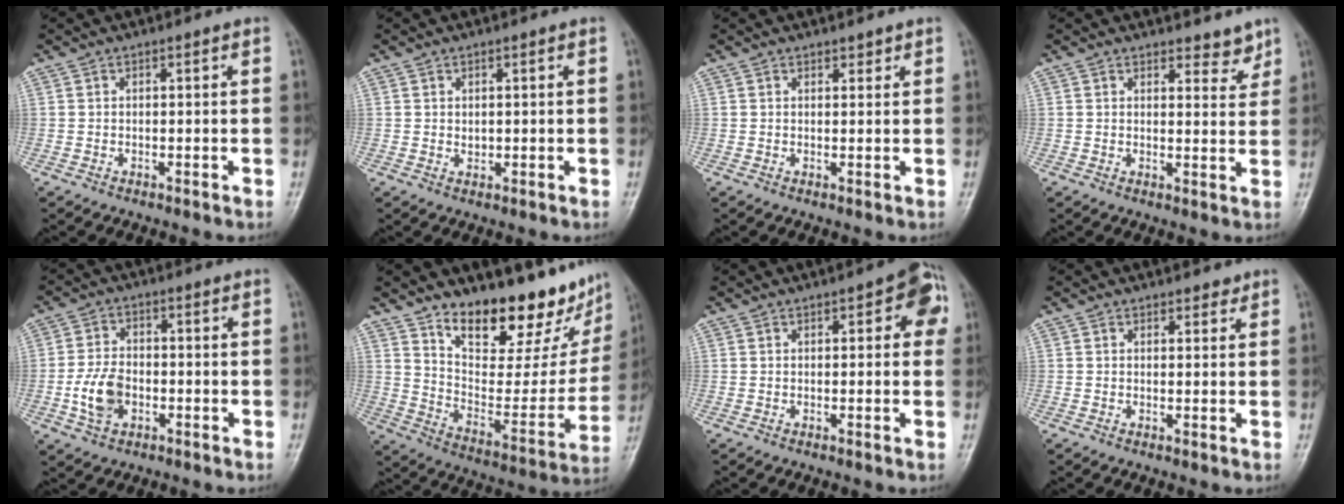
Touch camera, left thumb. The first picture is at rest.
{"total": 1.1, "force": [0.3, 0.9, 0.6], "torque": [-0.005, -0.002, 0.006]}
{"total": 1.3, "force": [1.1, 0.6, 0.3], "torque": [0.006, -0.008, 0.013]}
{"total": 3.8, "force": [3.3, 1.7, 1.1], "torque": [0.008, -0.027, 0.040]}
{"total": 7.1, "force": [-1.8, 4.8, 4.9], "torque": [-0.089, 0.009, -0.038]}
{"total": 23.6, "force": [16.9, 9.0, 13.7], "torque": [-0.152, -0.101, 0.258]}
{"total": 6.2, "force": [1.8, 2.7, 5.3], "torque": [-0.033, 0.008, 0.009]}
{"total": 1.6, "force": [1.3, 0.8, 0.3], "torque": [0.009, -0.009, 0.014]}